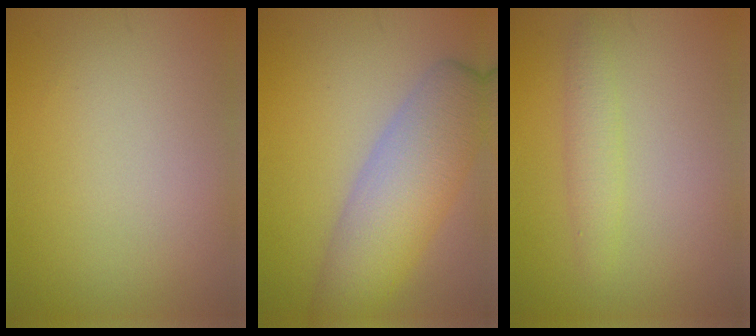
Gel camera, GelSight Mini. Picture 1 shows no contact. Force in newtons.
{"total": 7.6, "press": 7.6, "slide": 0.3}
{"total": 1.9, "press": 1.9, "slide": 0.1}